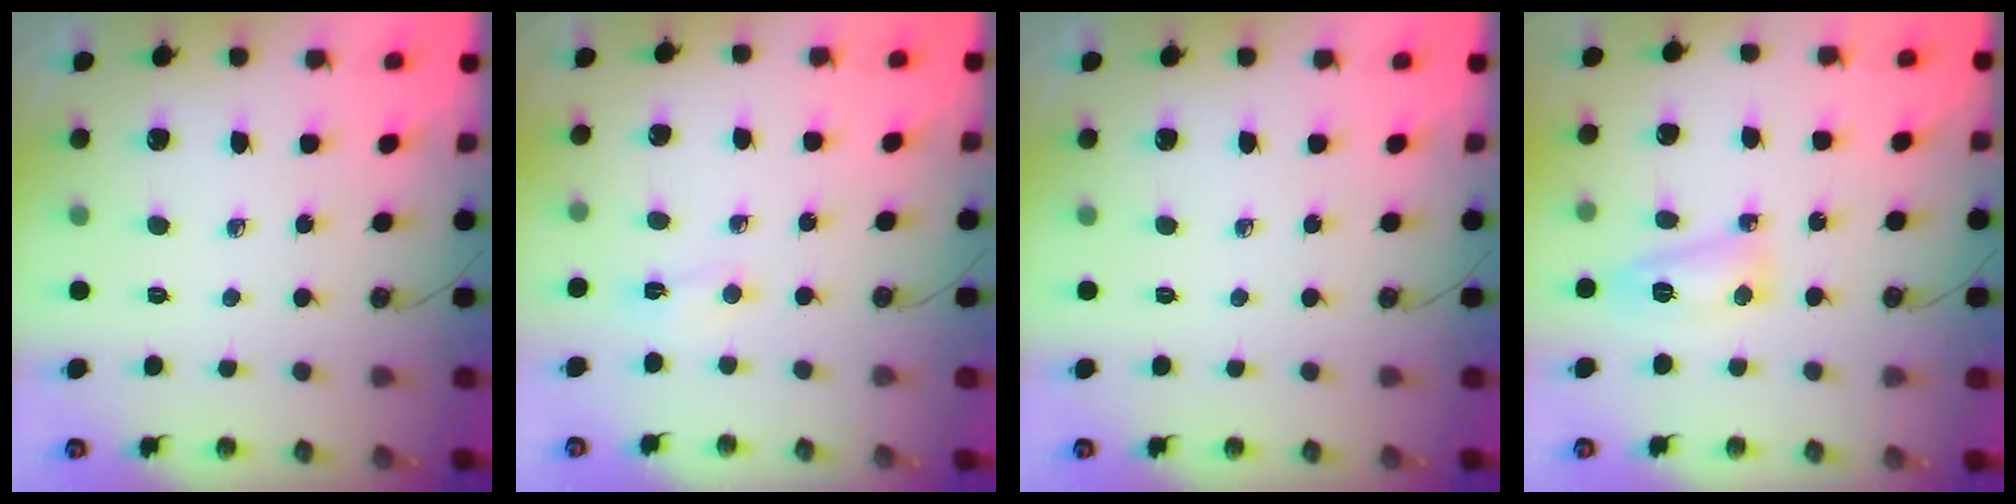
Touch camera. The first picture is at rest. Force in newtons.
{"total": 2.3, "press": 2.2, "slide": 0.7}
{"total": 0.0}
{"total": 7.2, "press": 7.2, "slide": 1.0}